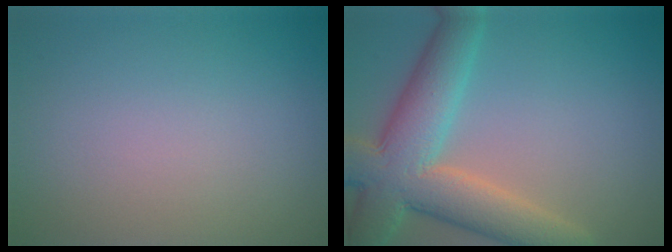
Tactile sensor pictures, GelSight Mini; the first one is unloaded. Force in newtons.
{"total": 9.0, "press": 9.0, "slide": 0.3}